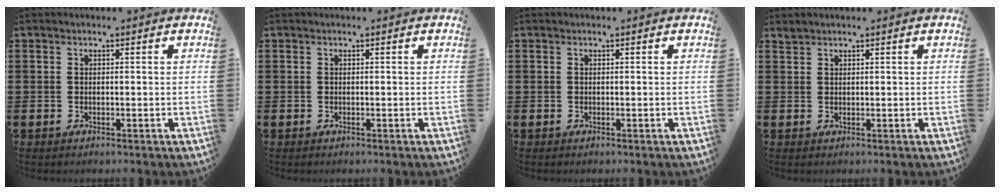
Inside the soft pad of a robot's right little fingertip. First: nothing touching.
{"total": 0.0}
{"total": 0.0}
{"total": 0.8, "force": [0.8, 0.1, -0.1], "torque": [0.010, -0.002, 0.013]}